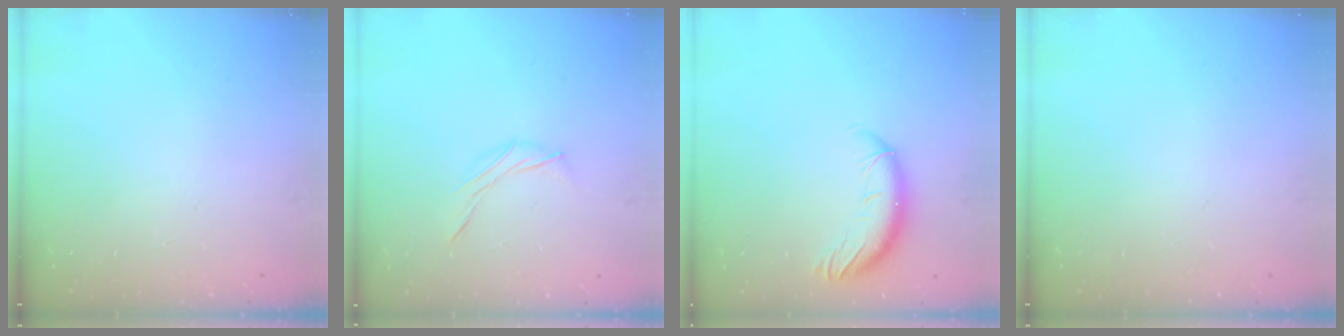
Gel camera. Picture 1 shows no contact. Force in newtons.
{"total": 5.5, "press": 5.4, "slide": 0.9}
{"total": 10.2, "press": 10.0, "slide": 2.0}
{"total": 0.0}